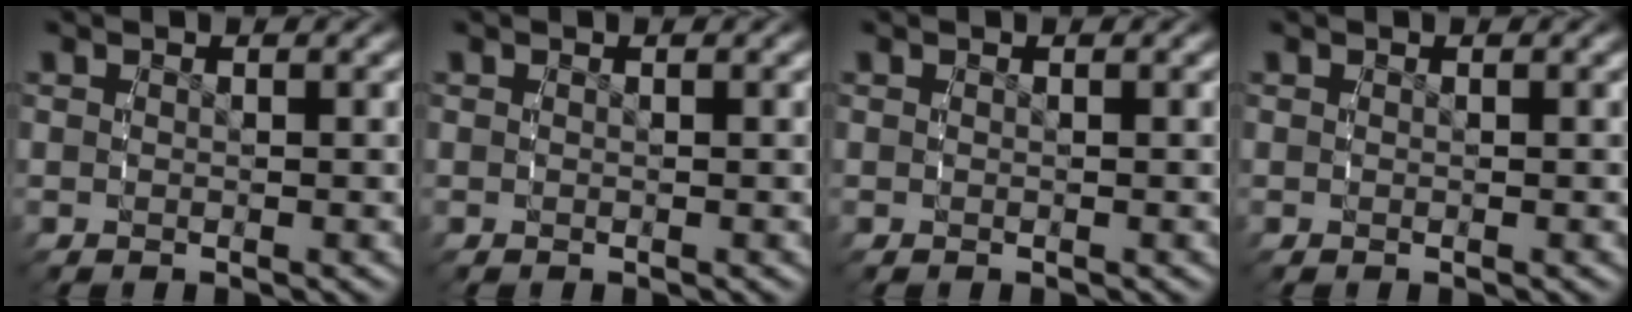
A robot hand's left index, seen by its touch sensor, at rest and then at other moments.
{"total": 0.0}
{"total": 0.0}
{"total": 0.0}